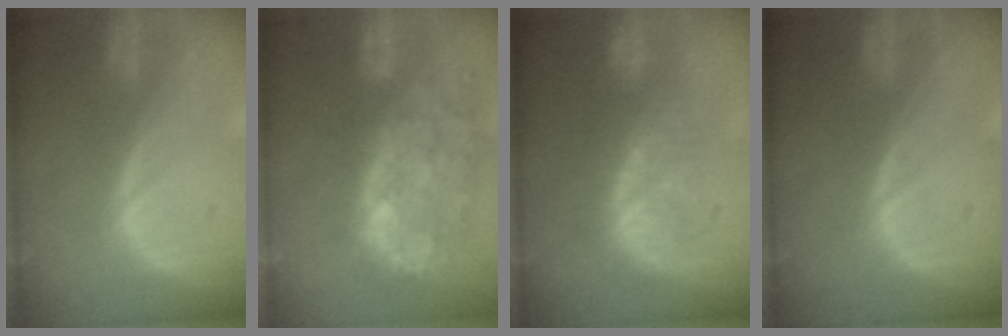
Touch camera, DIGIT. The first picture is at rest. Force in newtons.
{"total": 12.5, "press": 11.3, "slide": 5.4}
{"total": 7.9, "press": 7.4, "slide": 2.6}
{"total": 0.0}